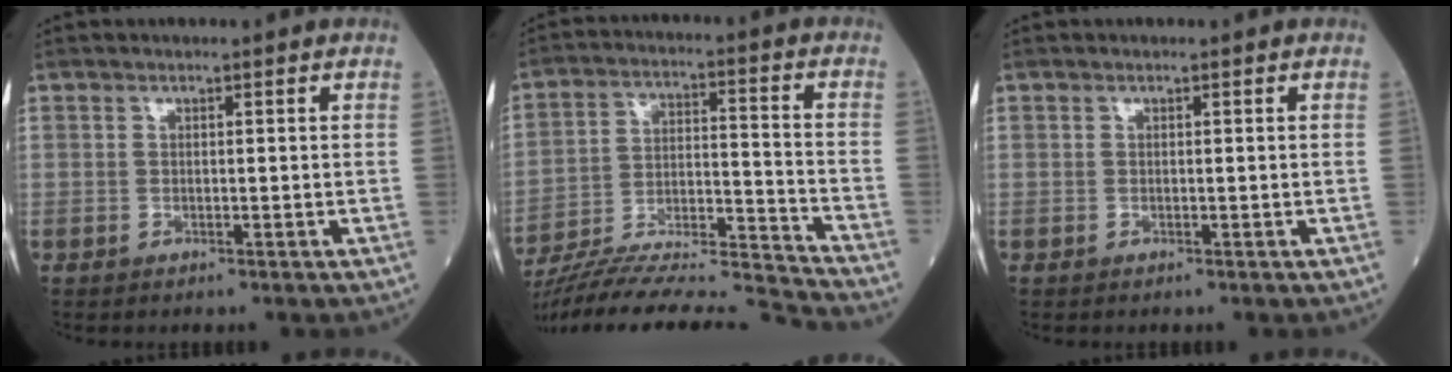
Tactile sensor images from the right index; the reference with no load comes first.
{"total": 21.5, "force": [-20.3, -0.8, 7.0], "torque": [-0.134, -0.009, -0.326]}
{"total": 0.0}